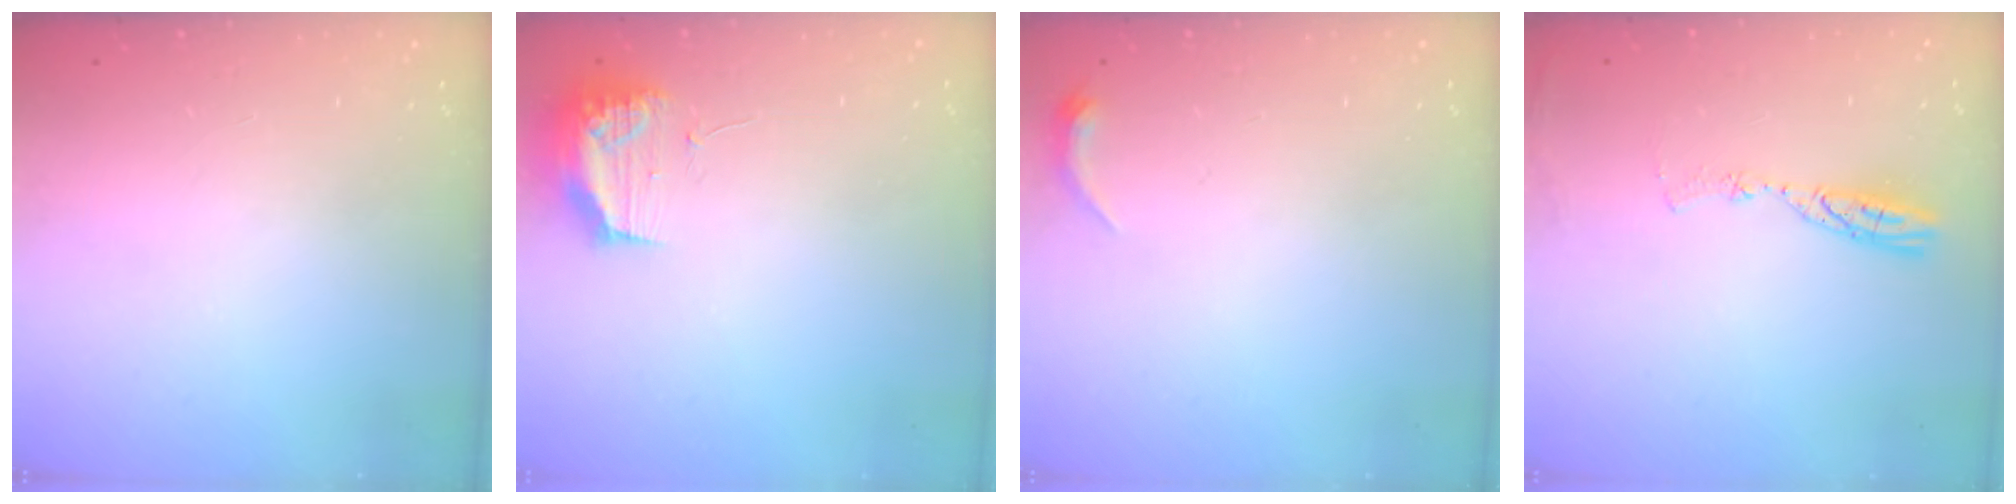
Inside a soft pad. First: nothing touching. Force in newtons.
{"total": 11.5, "press": 11.5, "slide": 0.7}
{"total": 3.7, "press": 3.6, "slide": 0.7}
{"total": 7.3, "press": 7.3, "slide": 0.8}